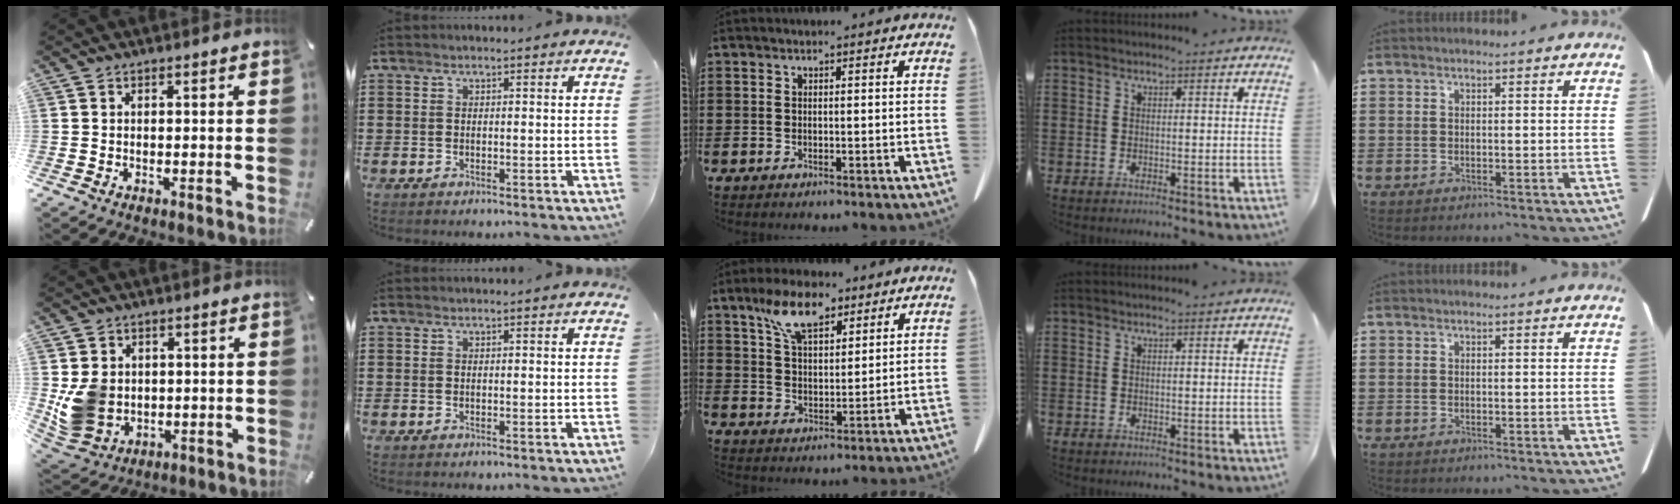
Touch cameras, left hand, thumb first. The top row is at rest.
{"thumb": {"total": 9.6, "force": [0.3, 8.8, 3.9], "torque": [-0.094, -0.002, 0.007]}, "middle": {"total": 9.0, "force": [6.1, 3.8, 5.3], "torque": [-0.113, -0.001, 0.110]}}